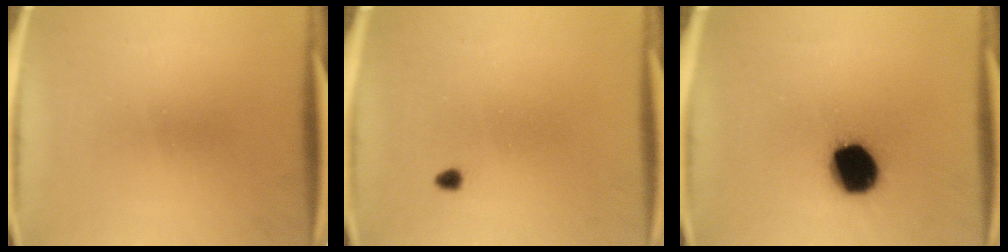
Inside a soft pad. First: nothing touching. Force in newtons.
{"total": 1.0}
{"total": 14.6}